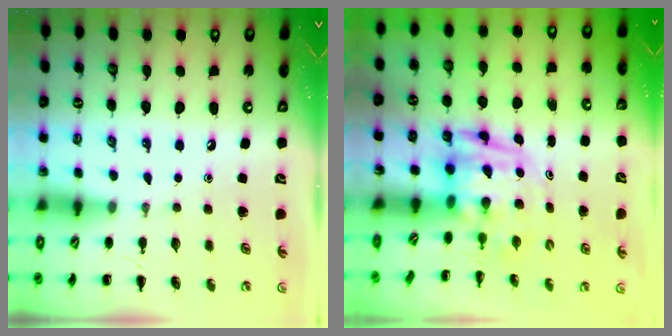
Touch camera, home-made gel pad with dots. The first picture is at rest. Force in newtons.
{"total": 3.2, "press": 3.1, "slide": 0.7}